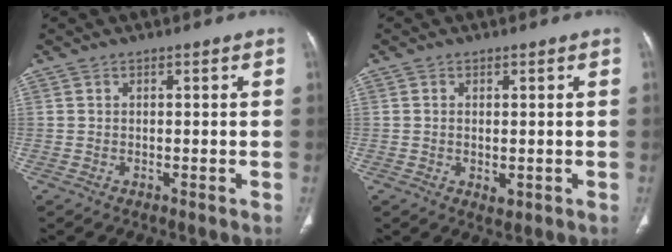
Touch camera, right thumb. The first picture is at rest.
{"total": 2.1, "force": [-0.4, 1.2, 1.6], "torque": [-0.031, -0.006, -0.004]}